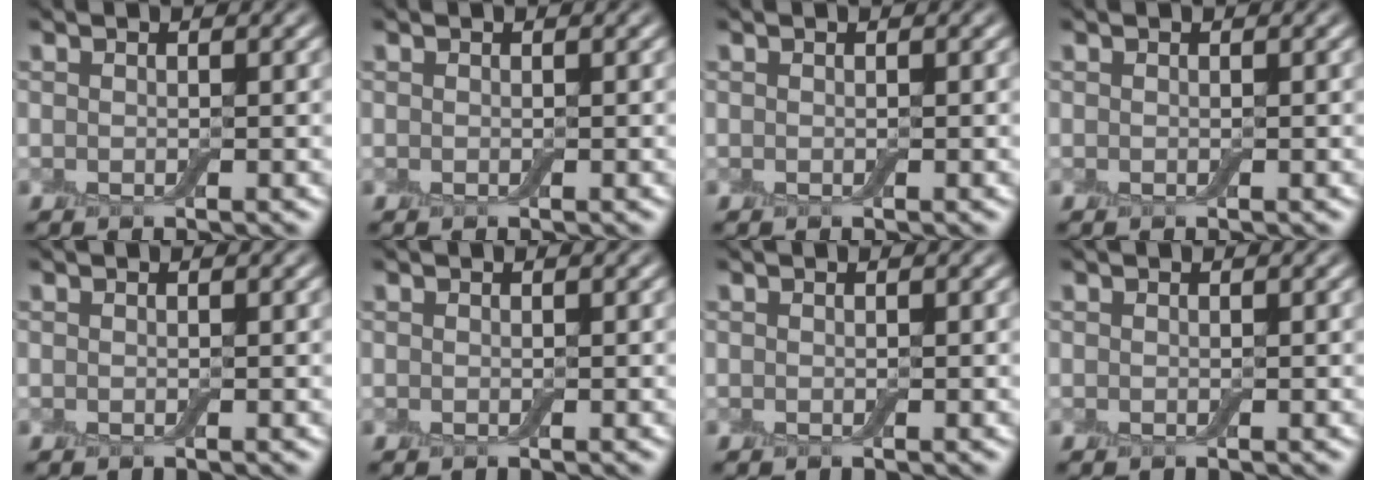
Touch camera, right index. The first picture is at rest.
{"total": 0.0}
{"total": 0.0}
{"total": 0.0}
{"total": 0.0}
{"total": 0.0}
{"total": 0.0}
{"total": 0.0}